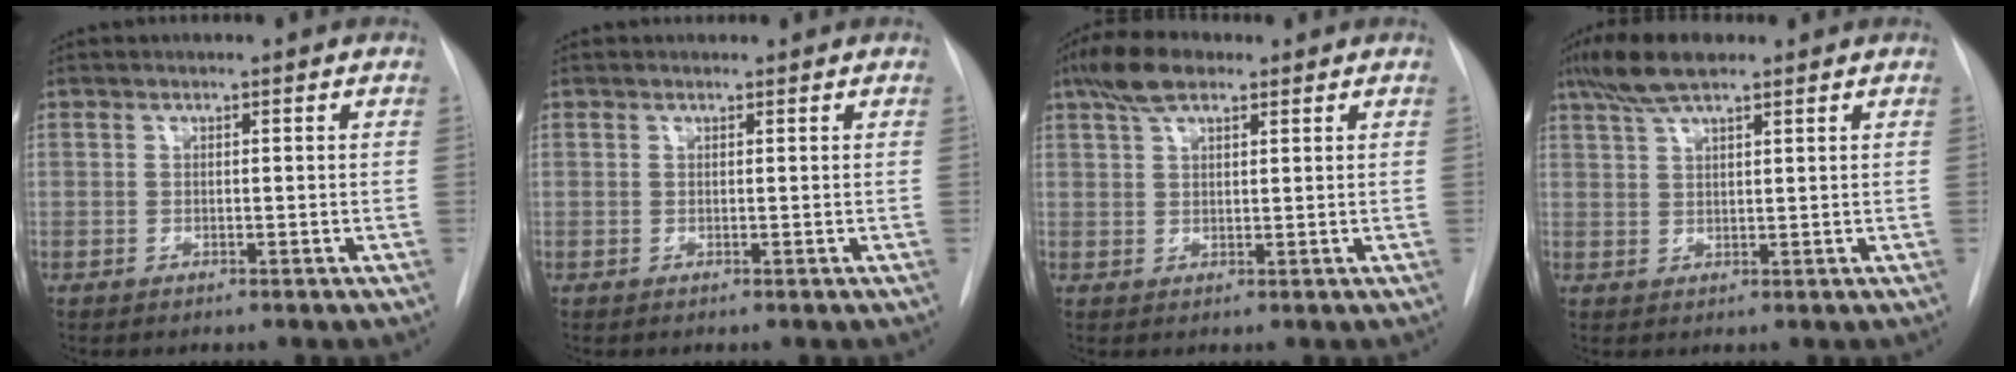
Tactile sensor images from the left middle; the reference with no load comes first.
{"total": 0.5, "force": [0.5, 0.1, -0.1], "torque": [-0.004, 0.007, 0.009]}
{"total": 5.9, "force": [3.9, 2.1, 3.9], "torque": [-0.081, 0.018, 0.071]}
{"total": 6.4, "force": [4.7, 1.2, 4.2], "torque": [-0.090, 0.015, 0.088]}